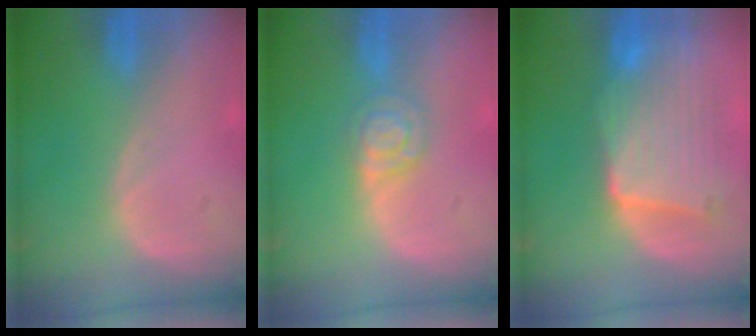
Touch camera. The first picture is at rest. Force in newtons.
{"total": 4.8, "press": 4.1, "slide": 2.4}
{"total": 9.6, "press": 8.7, "slide": 4.1}